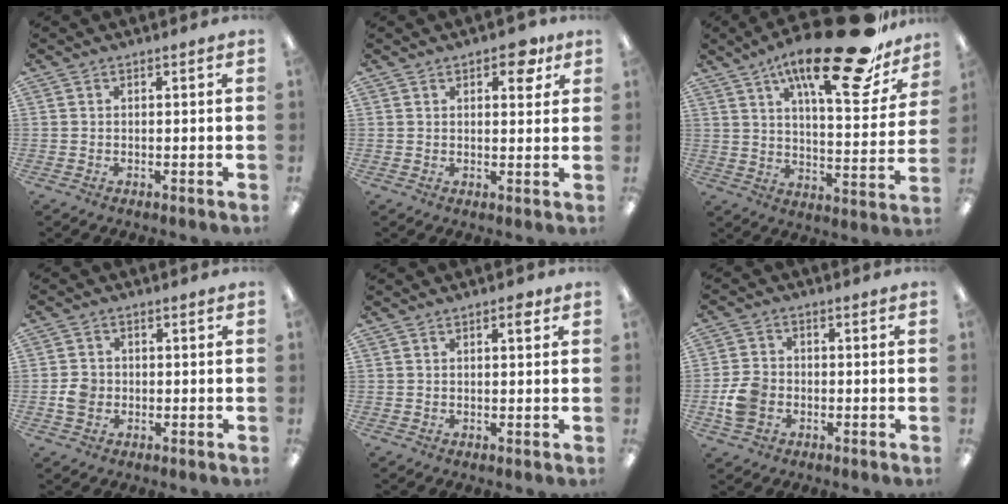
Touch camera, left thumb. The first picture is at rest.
{"total": 6.0, "force": [3.6, 2.9, 3.9], "torque": [-0.037, -0.013, 0.054]}
{"total": 25.0, "force": [16.6, 6.8, 17.5], "torque": [-0.264, -0.100, 0.260]}
{"total": 3.6, "force": [-0.7, 3.2, 1.6], "torque": [-0.026, 0.004, -0.011]}
{"total": 2.4, "force": [1.4, 0.8, 1.9], "torque": [-0.015, -0.007, 0.017]}
{"total": 6.7, "force": [-1.8, 5.3, 3.6], "torque": [-0.071, 0.008, -0.034]}